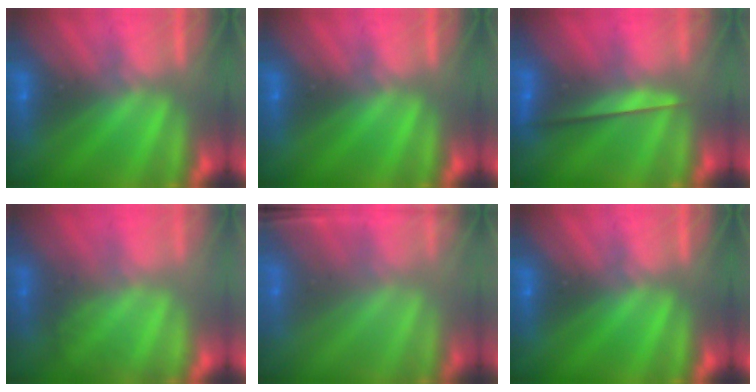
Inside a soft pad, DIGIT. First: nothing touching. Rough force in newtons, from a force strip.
{"total": 0.0}
{"total": 2.5}
{"total": 2.5}
{"total": 1.0}
{"total": 0.0}